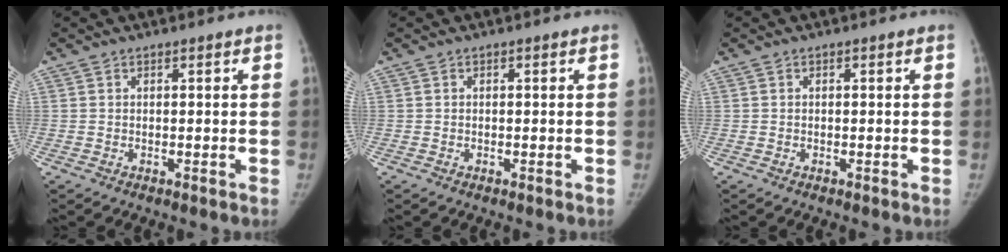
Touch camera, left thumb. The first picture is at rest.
{"total": 0.0}
{"total": 0.0}